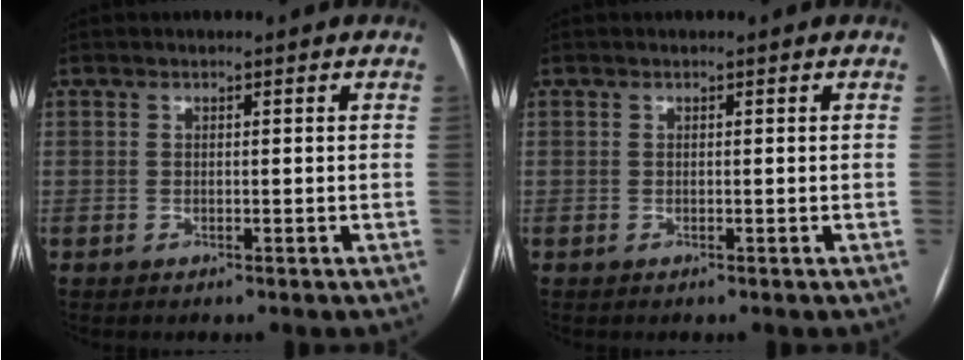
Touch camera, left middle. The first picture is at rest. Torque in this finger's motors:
{"motor_torque": [0.02, 0.02, 0.00, 0.00]}